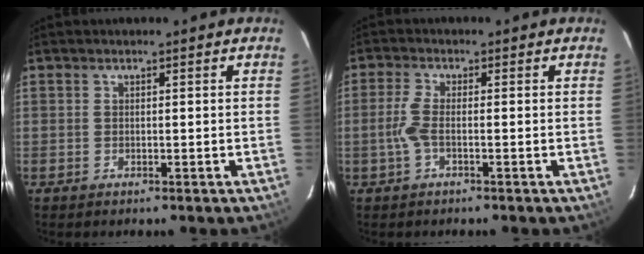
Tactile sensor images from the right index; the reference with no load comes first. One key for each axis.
{"total": 3.5, "fx": -1.0, "fy": 0.6, "fz": 3.3, "tx": -0.080, "ty": 0.001, "tz": -0.019}